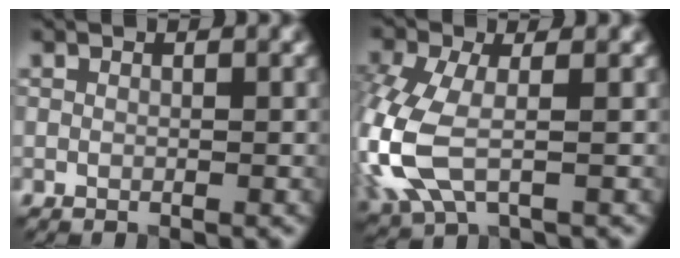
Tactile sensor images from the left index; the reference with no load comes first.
{"total": 6.6, "force": [-1.0, 3.3, 5.6], "torque": [-0.153, -0.003, -0.029]}